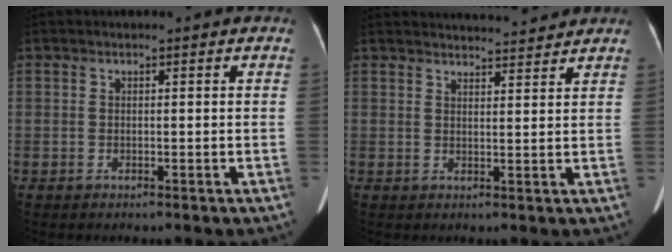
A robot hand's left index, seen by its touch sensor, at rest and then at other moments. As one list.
[{"total": 8.3, "force": [8.2, 0.5, 1.5], "torque": [-0.018, 0.013, 0.101]}]